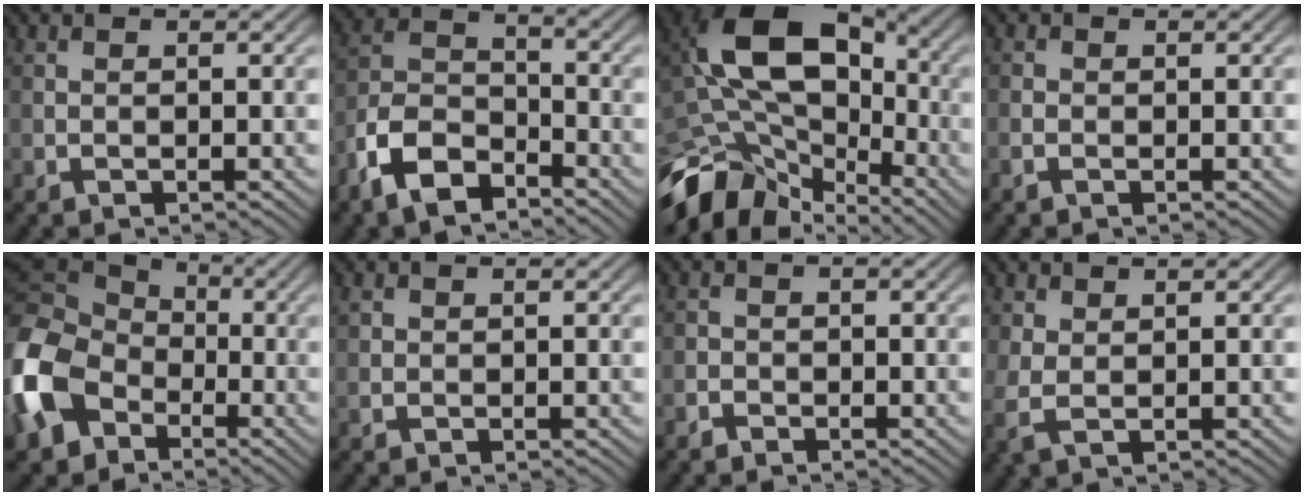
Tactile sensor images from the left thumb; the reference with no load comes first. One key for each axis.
{"total": 8.5, "fx": -5.8, "fy": 4.0, "fz": 4.8, "tx": -0.099, "ty": -0.005, "tz": -0.132}
{"total": 14.9, "fx": -4.8, "fy": 9.6, "fz": 10.3, "tx": -0.207, "ty": 0.005, "tz": -0.104}
{"total": 1.0, "fx": -0.5, "fy": 0.7, "fz": 0.5, "tx": -0.013, "ty": 0.000, "tz": -0.012}
{"total": 15.2, "fx": -4.6, "fy": 11.6, "fz": 8.6, "tx": -0.270, "ty": -0.036, "tz": -0.105}
{"total": 0.8, "fx": 0.3, "fy": 0.6, "fz": 0.3, "tx": -0.007, "ty": 0.000, "tz": 0.008}
{"total": 1.4, "fx": -1.1, "fy": 0.7, "fz": 0.3, "tx": -0.003, "ty": 0.000, "tz": -0.026}
{"total": 2.4, "fx": 0.9, "fy": 1.3, "fz": 1.9, "tx": -0.059, "ty": -0.002, "tz": 0.017}